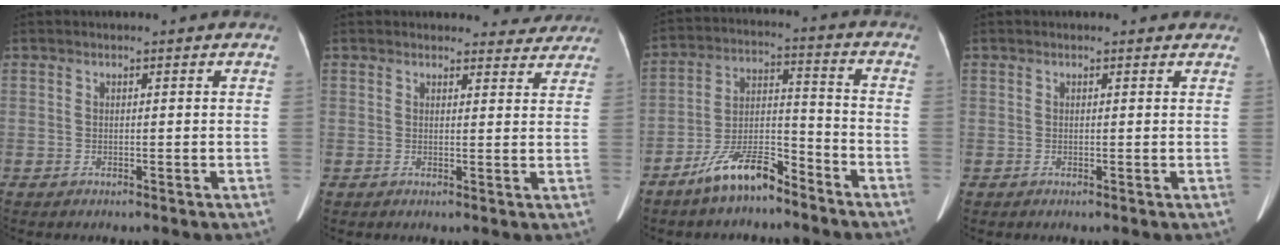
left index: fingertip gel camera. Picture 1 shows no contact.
{"total": 4.5, "force": [4.1, 1.6, -0.2], "torque": [0.016, -0.006, 0.030]}
{"total": 9.8, "force": [-7.6, 2.5, 5.6], "torque": [-0.113, 0.003, -0.142]}
{"total": 1.2, "force": [1.0, 0.6, 0.1], "torque": [-0.006, 0.001, 0.000]}